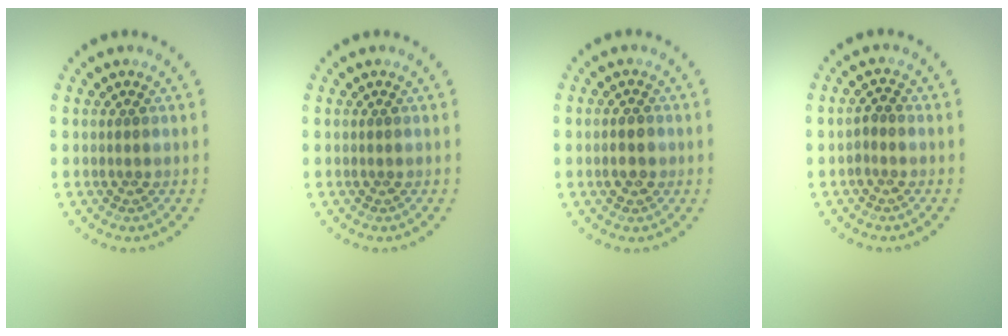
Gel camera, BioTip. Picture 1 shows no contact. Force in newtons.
{"total": 0.0}
{"total": 1.9, "press": 1.8, "slide": 0.4}
{"total": 1.1, "press": 1.1, "slide": 0.4}